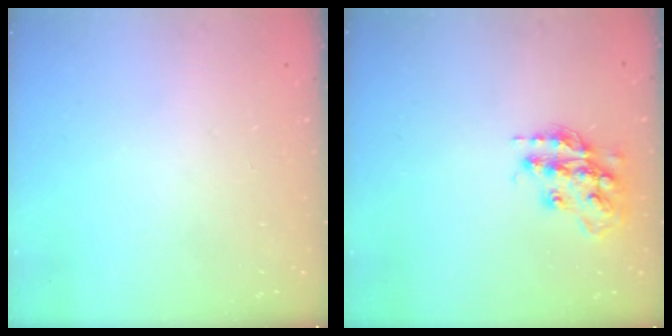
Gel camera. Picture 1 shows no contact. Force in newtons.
{"total": 16.0, "press": 16.0, "slide": 1.2}